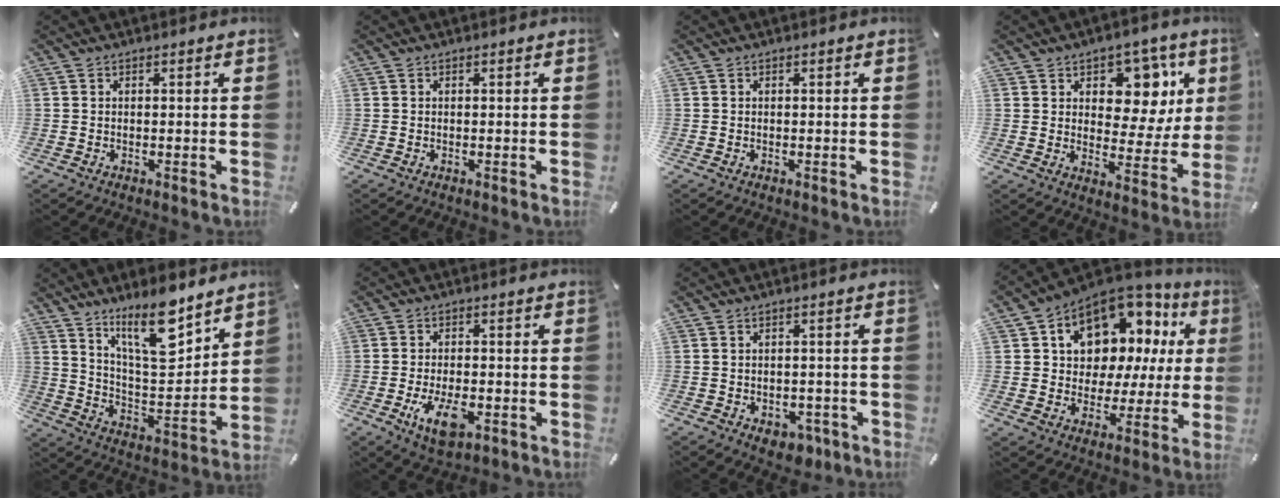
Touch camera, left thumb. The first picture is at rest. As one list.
[{"total": 0.0}, {"total": 0.0}, {"total": 12.0, "force": [5.5, 8.7, 6.2], "torque": [-0.071, -0.039, 0.097]}, {"total": 15.8, "force": [11.2, 5.5, 9.7], "torque": [-0.160, -0.072, 0.191]}, {"total": 8.4, "force": [-3.1, 4.4, 6.6], "torque": [-0.132, -0.002, -0.054]}, {"total": 4.7, "force": [-2.0, 3.3, 2.7], "torque": [-0.039, 0.012, -0.030]}, {"total": 11.9, "force": [6.4, 8.8, 4.9], "torque": [-0.082, -0.064, 0.118]}]